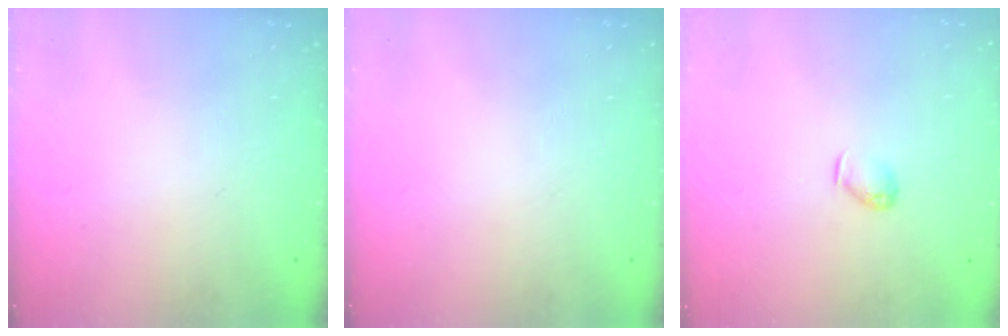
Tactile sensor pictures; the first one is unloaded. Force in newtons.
{"total": 0.0}
{"total": 4.1, "press": 4.0, "slide": 0.9}